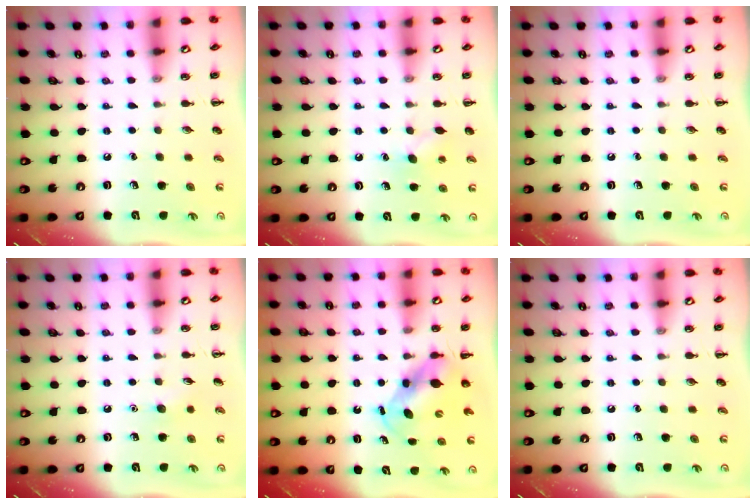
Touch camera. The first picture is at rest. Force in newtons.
{"total": 6.4, "press": 6.3, "slide": 1.4}
{"total": 0.0}
{"total": 4.7, "press": 4.5, "slide": 1.2}
{"total": 5.8, "press": 5.8, "slide": 0.6}
{"total": 0.0}